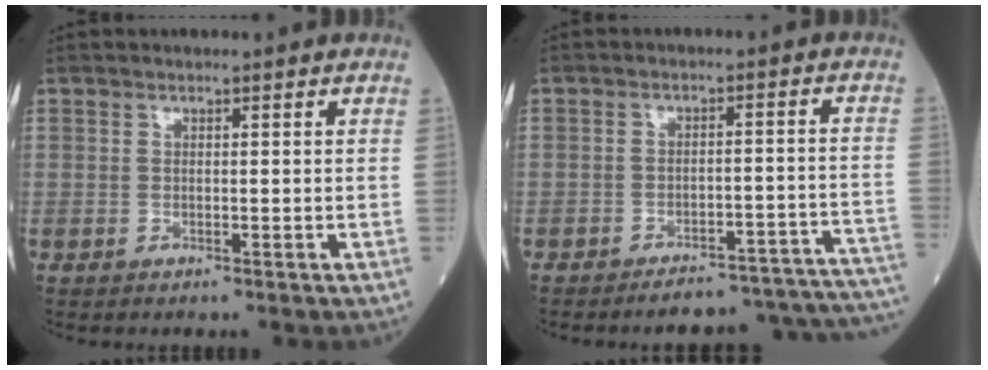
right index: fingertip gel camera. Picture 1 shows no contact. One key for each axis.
{"total": 17.0, "fx": -16.4, "fy": 1.9, "fz": 3.8, "tx": 0.018, "ty": 0.029, "tz": -0.195}